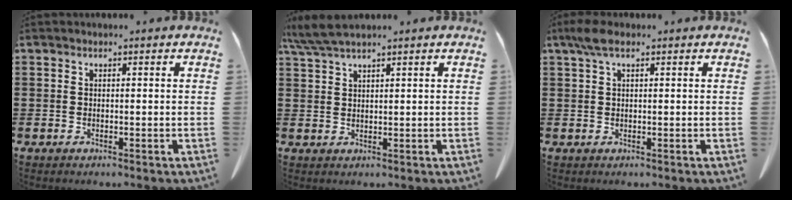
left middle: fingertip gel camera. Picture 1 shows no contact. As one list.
[{"total": 4.0, "force": [3.2, 0.2, 2.4], "torque": [-0.056, -0.004, 0.062]}, {"total": 3.0, "force": [1.3, 1.1, 2.5], "torque": [-0.061, 0.002, 0.021]}]